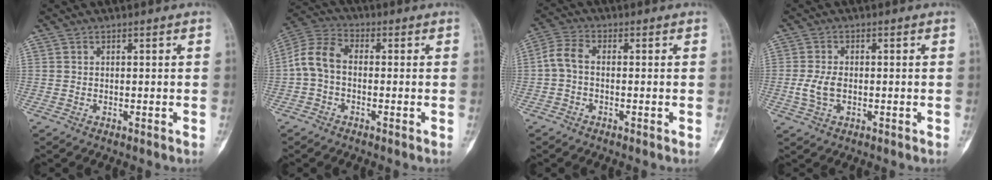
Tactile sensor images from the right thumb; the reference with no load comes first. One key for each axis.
{"total": 7.7, "fx": -0.8, "fy": 4.9, "fz": 5.8, "tx": -0.115, "ty": 0.025, "tz": -0.032}
{"total": 4.4, "fx": -0.7, "fy": 2.5, "fz": 3.5, "tx": -0.076, "ty": 0.015, "tz": -0.025}
{"total": 4.4, "fx": -0.7, "fy": 2.6, "fz": 3.5, "tx": -0.079, "ty": 0.005, "tz": -0.014}